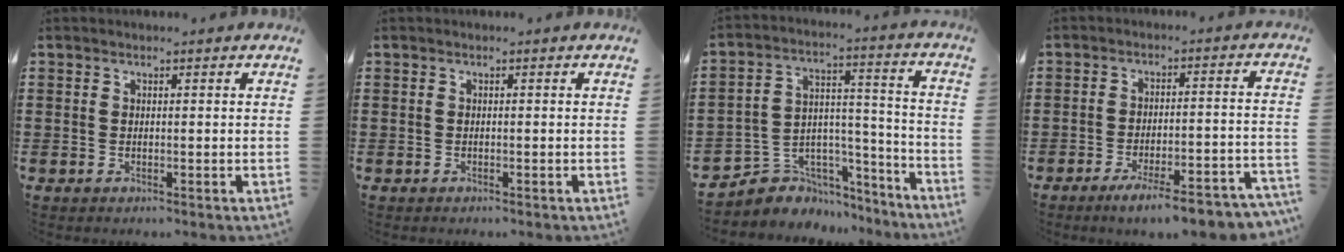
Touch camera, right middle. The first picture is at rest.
{"total": 0.0}
{"total": 5.2, "force": [-4.1, 3.3, 0.1], "torque": [-0.021, 0.003, -0.078]}
{"total": 7.2, "force": [-5.8, 0.4, 4.3], "torque": [-0.062, -0.006, -0.098]}